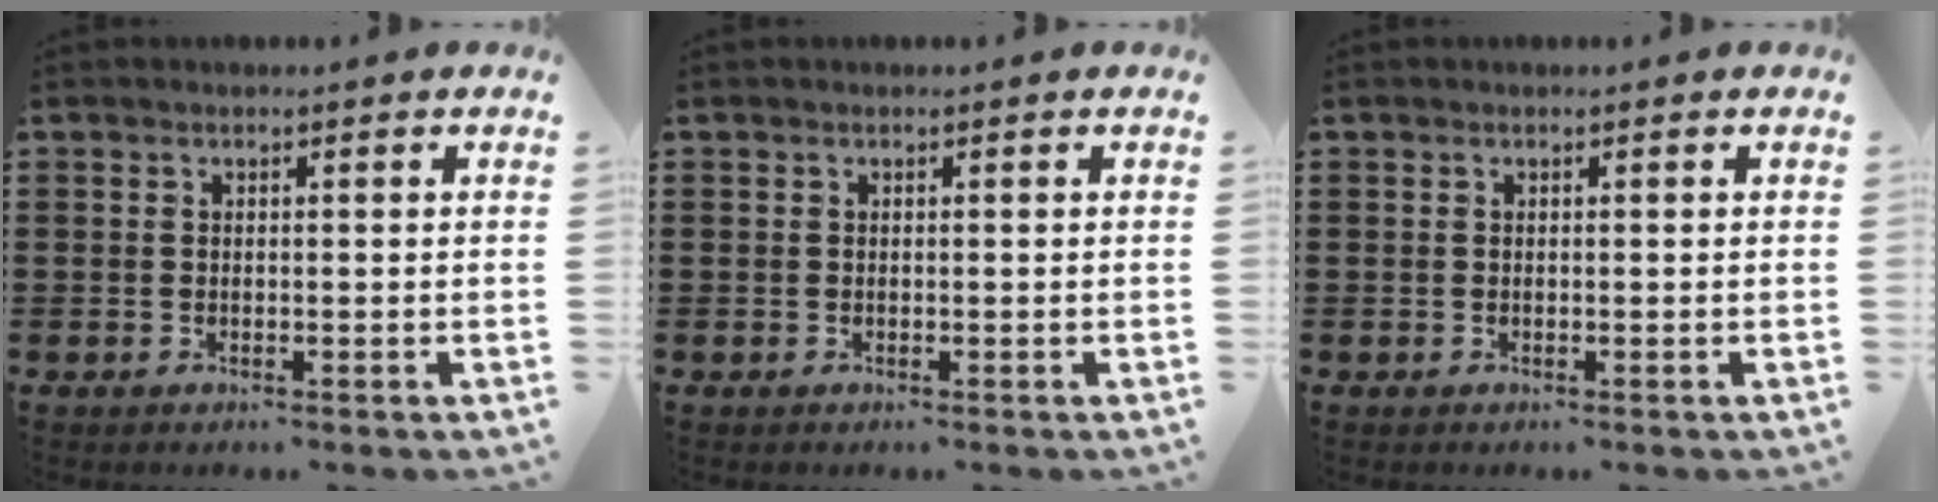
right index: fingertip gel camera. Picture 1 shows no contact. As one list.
[{"total": 0.0}, {"total": 0.0}]